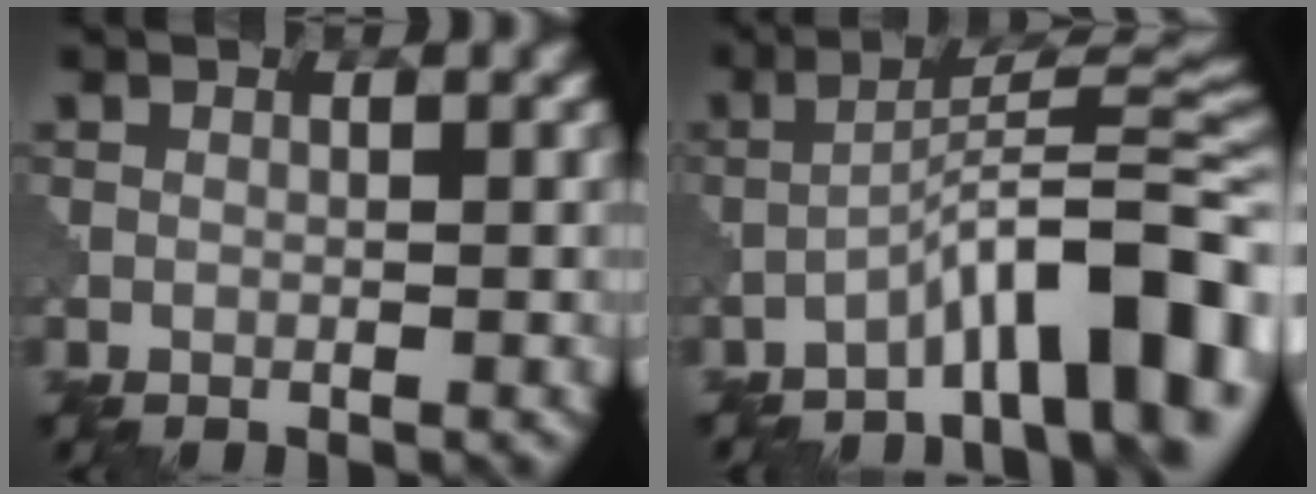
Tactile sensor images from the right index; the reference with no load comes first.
{"total": 10.6, "force": [-5.7, 2.3, 8.6], "torque": [-0.116, 0.022, -0.091]}